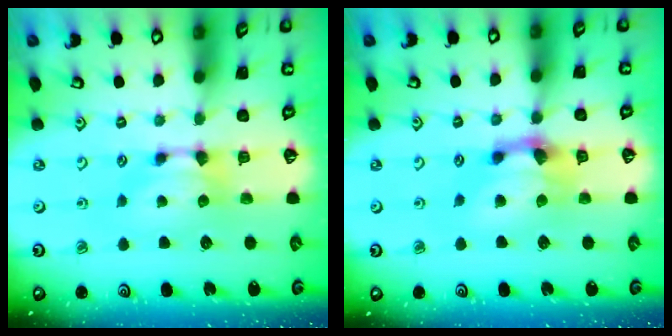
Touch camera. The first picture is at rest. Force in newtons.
{"total": 3.2, "press": 2.6, "slide": 1.9}